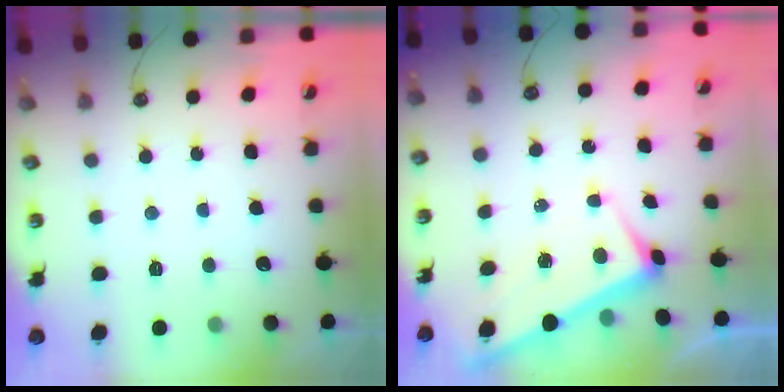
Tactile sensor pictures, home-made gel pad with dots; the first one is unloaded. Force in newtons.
{"total": 3.1, "press": 3.1, "slide": 0.0}